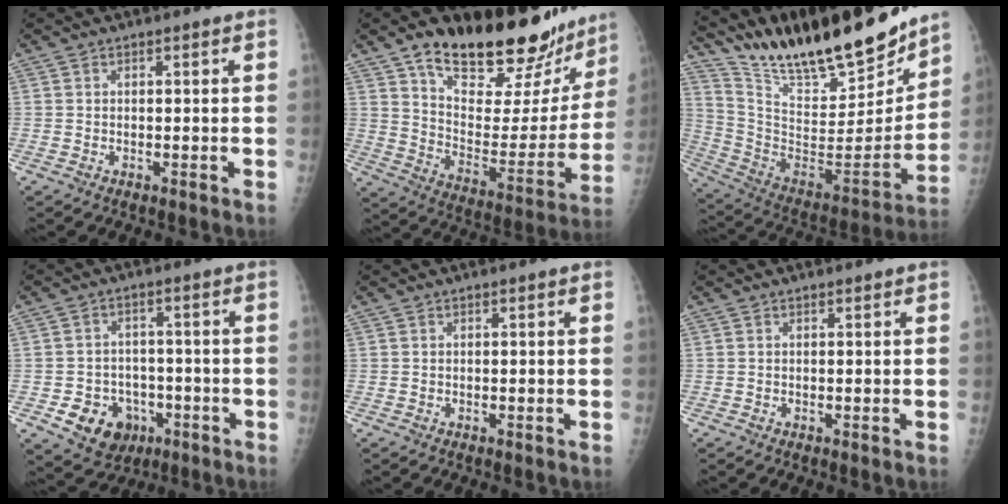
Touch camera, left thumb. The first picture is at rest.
{"total": 26.6, "force": [20.6, 9.6, 13.8], "torque": [-0.163, -0.099, 0.306]}
{"total": 27.8, "force": [23.4, 6.0, 13.7], "torque": [-0.200, -0.107, 0.382]}
{"total": 9.5, "force": [-3.6, 7.9, 3.8], "torque": [-0.039, 0.021, -0.044]}
{"total": 0.0}
{"total": 0.0}